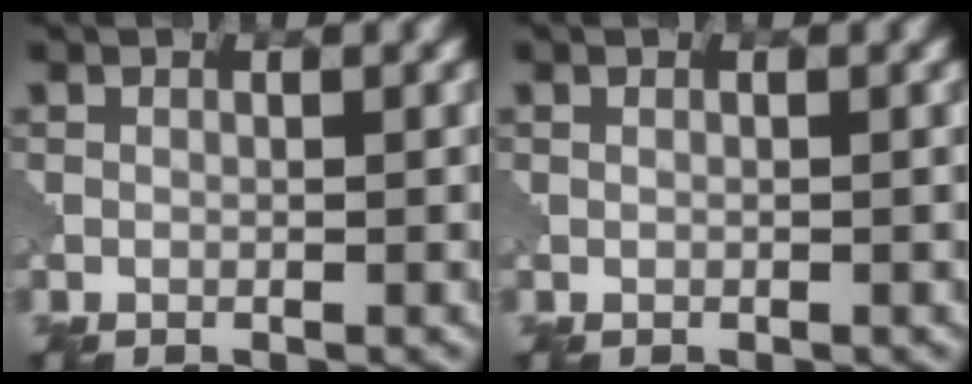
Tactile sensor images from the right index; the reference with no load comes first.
{"total": 0.0}